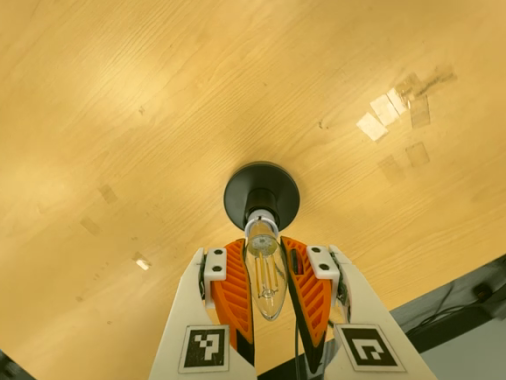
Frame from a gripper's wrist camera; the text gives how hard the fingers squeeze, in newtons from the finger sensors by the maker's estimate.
{"total": 16.9, "left": 16.6, "right": 17.3}